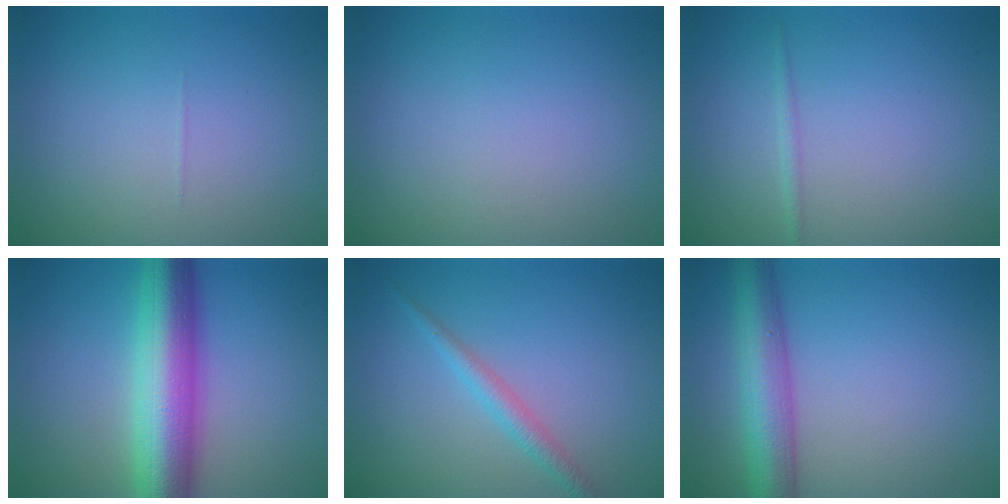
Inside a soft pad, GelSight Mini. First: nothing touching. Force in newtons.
{"total": 0.0}
{"total": 0.8, "press": 0.8, "slide": 0.0}
{"total": 9.8, "press": 9.8, "slide": 0.2}
{"total": 1.9, "press": 1.9, "slide": 0.1}
{"total": 6.1, "press": 6.1, "slide": 0.1}